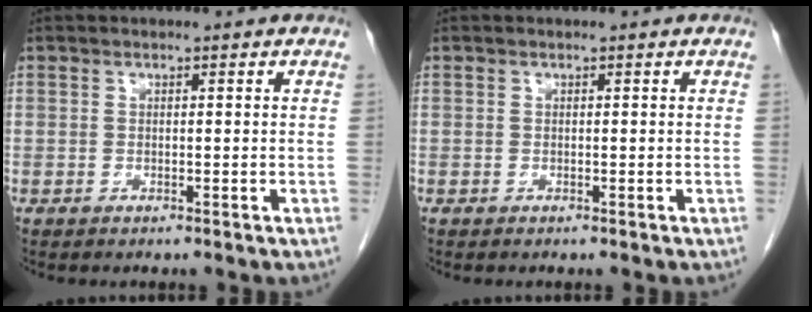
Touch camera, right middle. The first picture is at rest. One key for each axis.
{"total": 0.0}